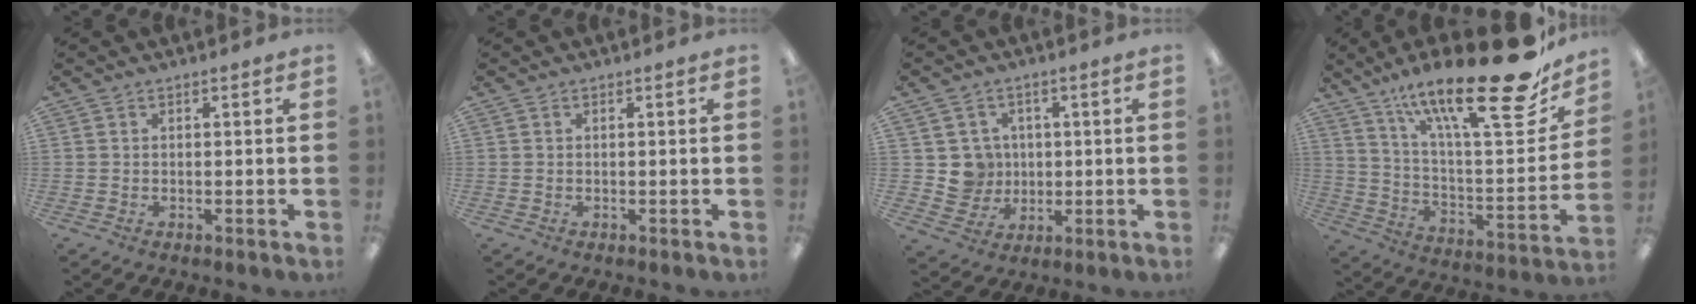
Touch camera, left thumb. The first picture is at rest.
{"total": 0.0}
{"total": 6.9, "force": [1.0, 6.8, 0.6], "torque": [-0.014, 0.001, 0.028]}
{"total": 27.4, "force": [18.7, 7.1, 18.7], "torque": [-0.273, -0.122, 0.298]}